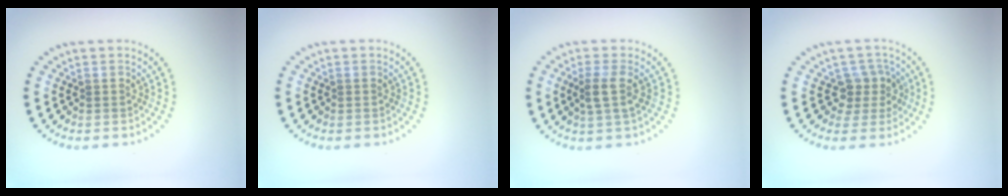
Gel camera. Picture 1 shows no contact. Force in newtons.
{"total": 0.0}
{"total": 2.2, "press": 1.7, "slide": 1.3}
{"total": 2.7, "press": 2.1, "slide": 1.6}